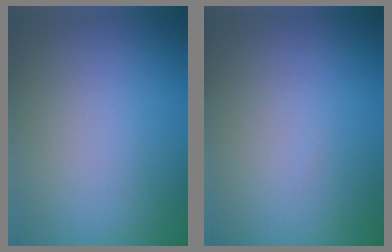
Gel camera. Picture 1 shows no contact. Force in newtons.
{"total": 0.0}